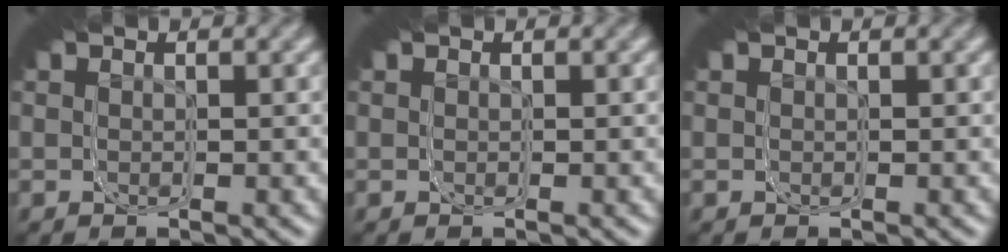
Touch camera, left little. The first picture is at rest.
{"total": 0.0}
{"total": 0.0}